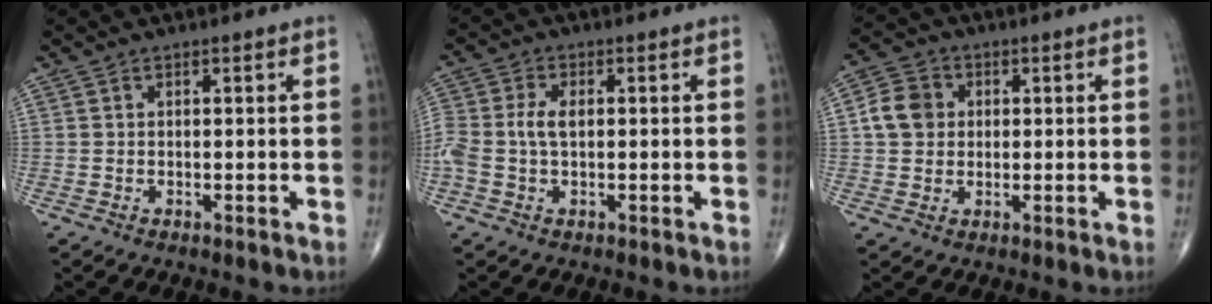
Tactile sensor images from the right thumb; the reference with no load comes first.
{"total": 5.9, "force": [0.0, 3.5, 4.7], "torque": [-0.128, 0.015, -0.001]}
{"total": 6.5, "force": [0.8, 5.7, 3.1], "torque": [-0.046, 0.008, 0.008]}